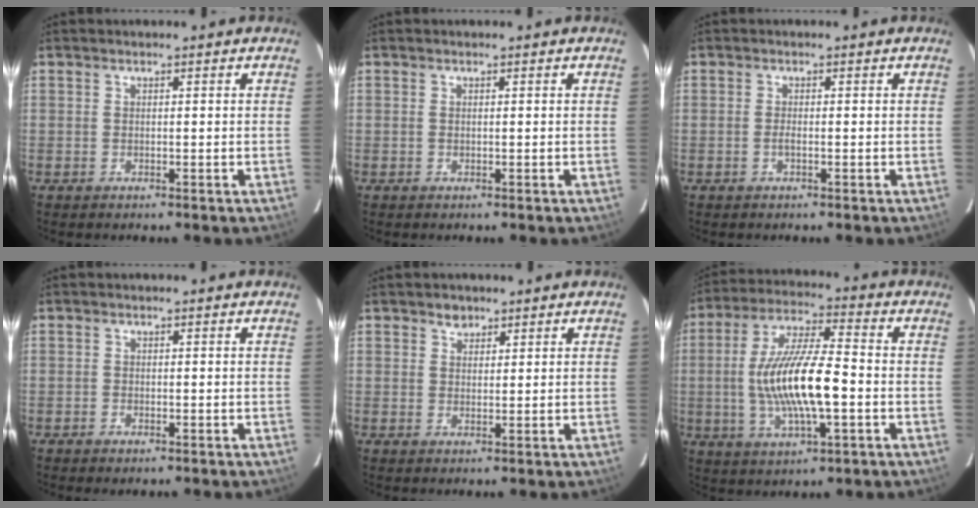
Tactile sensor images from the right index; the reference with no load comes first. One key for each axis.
{"total": 0.0}
{"total": 1.1, "fx": -0.4, "fy": 0.1, "fz": 1.0, "tx": -0.019, "ty": 0.000, "tz": -0.009}
{"total": 0.9, "fx": -0.7, "fy": 0.5, "fz": 0.3, "tx": -0.007, "ty": -0.003, "tz": -0.014}
{"total": 2.2, "fx": 1.4, "fy": 1.6, "fz": 0.4, "tx": 0.000, "ty": 0.007, "tz": 0.023}
{"total": 15.3, "fx": -2.2, "fy": 3.9, "fz": 14.6, "tx": -0.285, "ty": 0.000, "tz": -0.039}